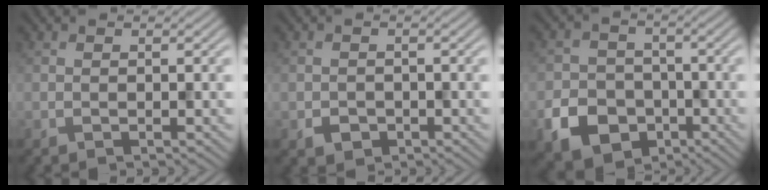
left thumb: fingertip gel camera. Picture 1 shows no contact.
{"total": 1.9, "force": [-0.9, 1.5, 0.7], "torque": [-0.011, -0.007, -0.018]}
{"total": 7.8, "force": [-3.8, 6.0, 3.3], "torque": [-0.073, -0.020, -0.072]}